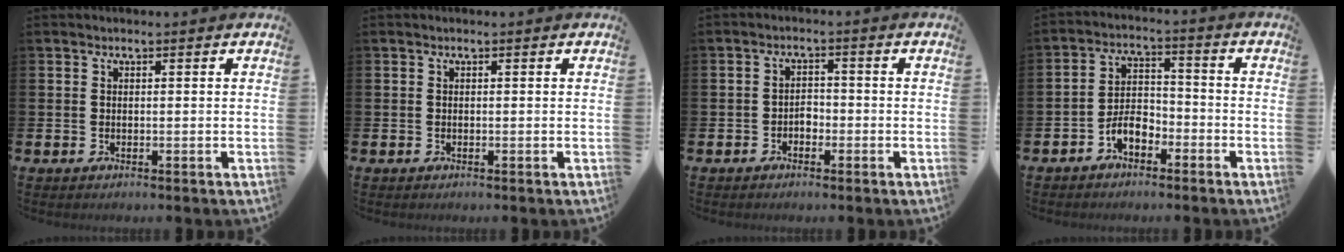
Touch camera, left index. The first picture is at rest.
{"total": 0.0}
{"total": 1.8, "force": [-1.2, 1.2, 0.6], "torque": [-0.009, 0.003, -0.027]}
{"total": 4.5, "force": [-2.9, 2.4, 2.6], "torque": [-0.044, 0.015, -0.055]}